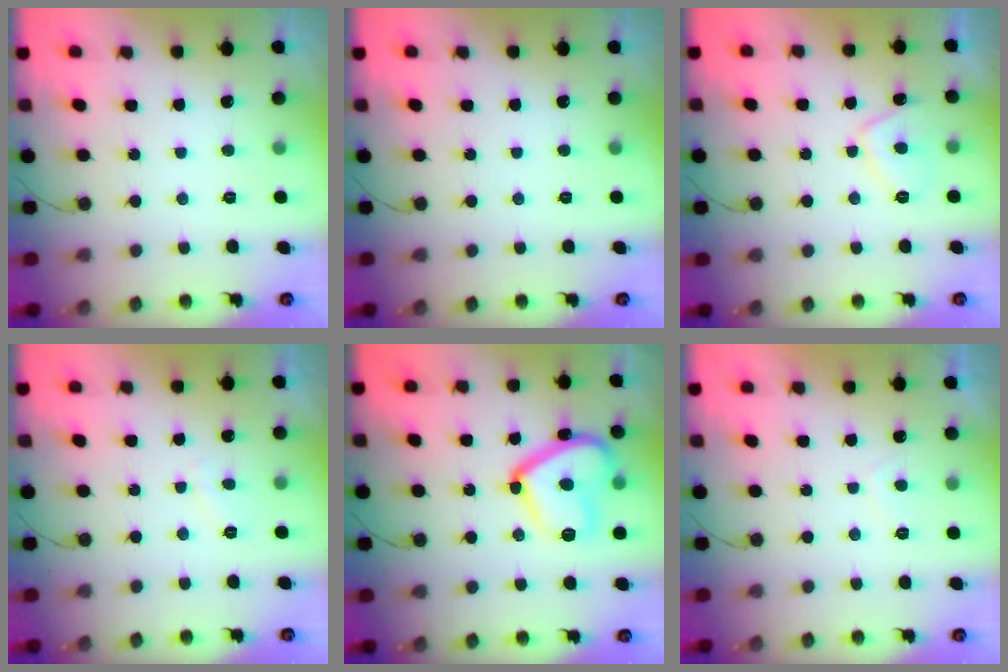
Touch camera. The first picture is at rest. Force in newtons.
{"total": 0.0}
{"total": 5.4, "press": 5.2, "slide": 1.2}
{"total": 1.2, "press": 1.1, "slide": 0.5}
{"total": 16.9, "press": 16.8, "slide": 1.5}
{"total": 1.5, "press": 1.4, "slide": 0.6}